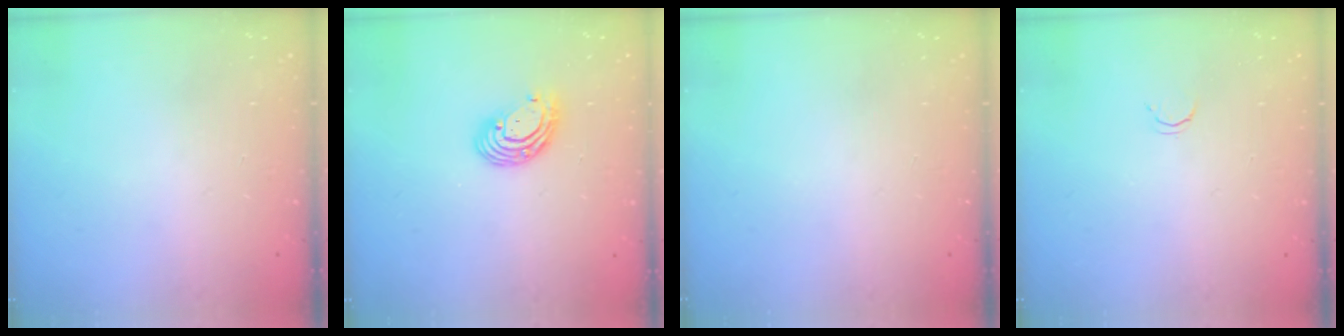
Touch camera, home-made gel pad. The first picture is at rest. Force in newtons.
{"total": 8.2, "press": 8.1, "slide": 1.3}
{"total": 0.0}
{"total": 2.1, "press": 2.1, "slide": 0.4}